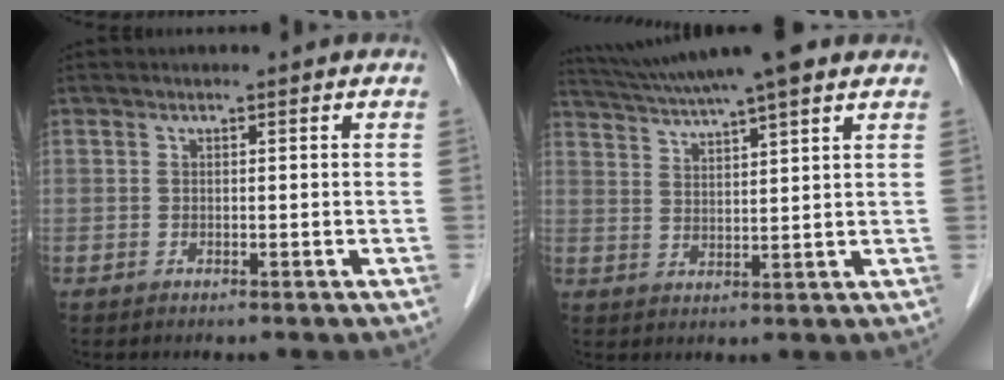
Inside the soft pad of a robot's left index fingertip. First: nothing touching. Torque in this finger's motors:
{"motor_torque": [0.18, -0.22, 0.74, 0.21]}